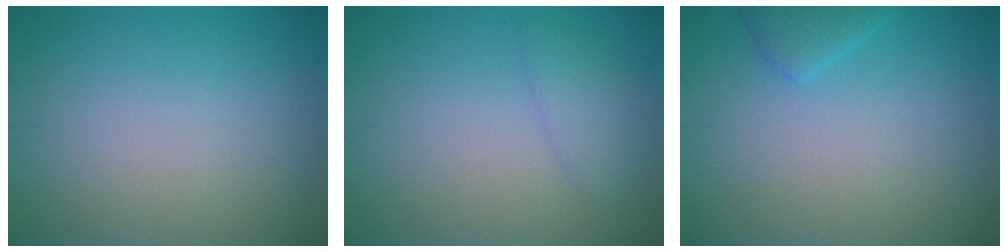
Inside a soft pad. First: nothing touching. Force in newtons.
{"total": 1.5, "press": 1.5, "slide": 0.2}
{"total": 1.7, "press": 1.7, "slide": 0.1}